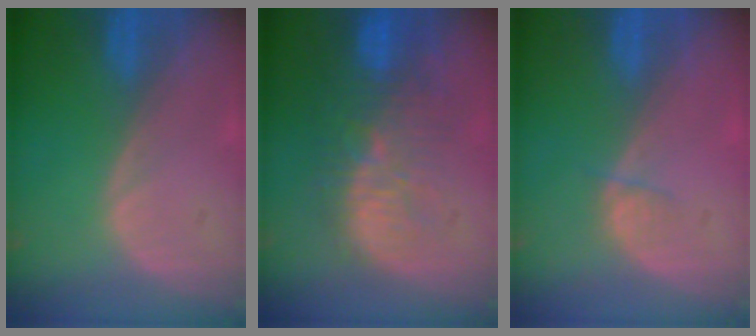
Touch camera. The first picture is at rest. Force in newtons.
{"total": 11.0, "press": 9.7, "slide": 5.2}
{"total": 1.4, "press": 1.3, "slide": 0.6}